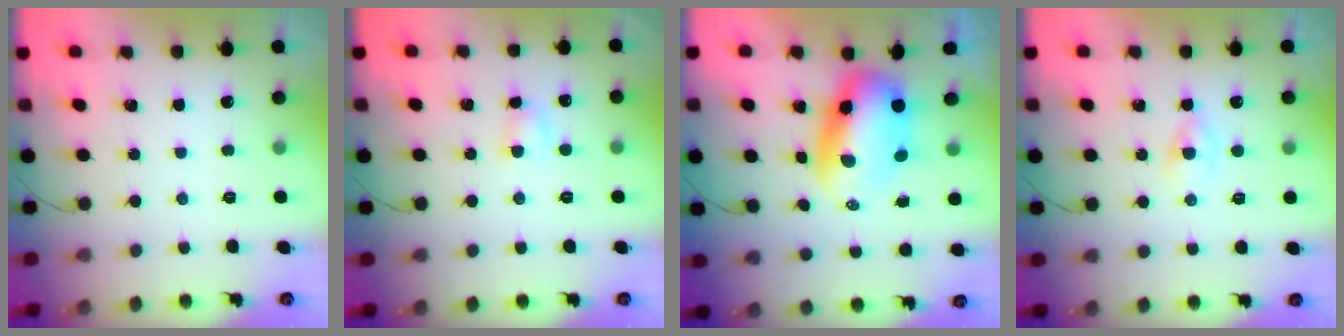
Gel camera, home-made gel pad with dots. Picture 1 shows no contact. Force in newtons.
{"total": 3.1, "press": 2.9, "slide": 1.0}
{"total": 8.3, "press": 7.9, "slide": 2.3}
{"total": 1.1, "press": 0.8, "slide": 0.7}